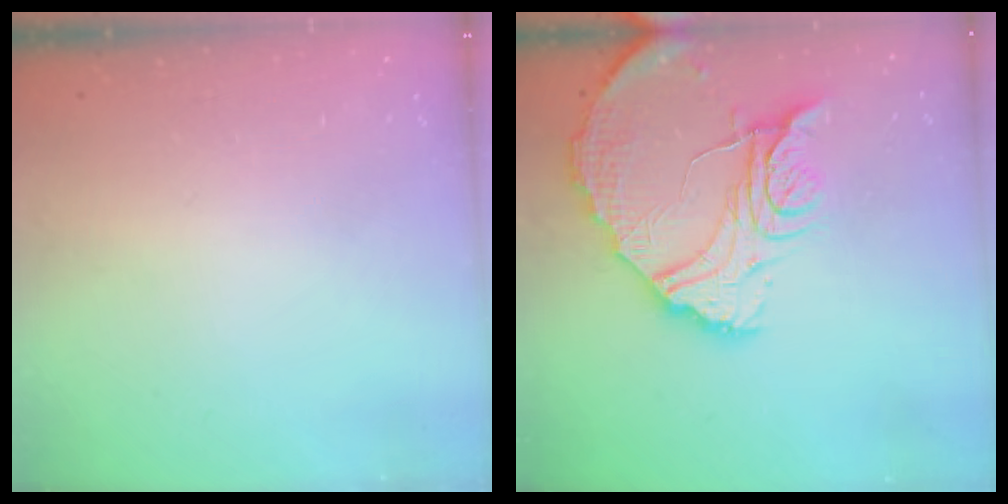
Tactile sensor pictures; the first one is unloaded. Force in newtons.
{"total": 16.6, "press": 16.5, "slide": 1.6}